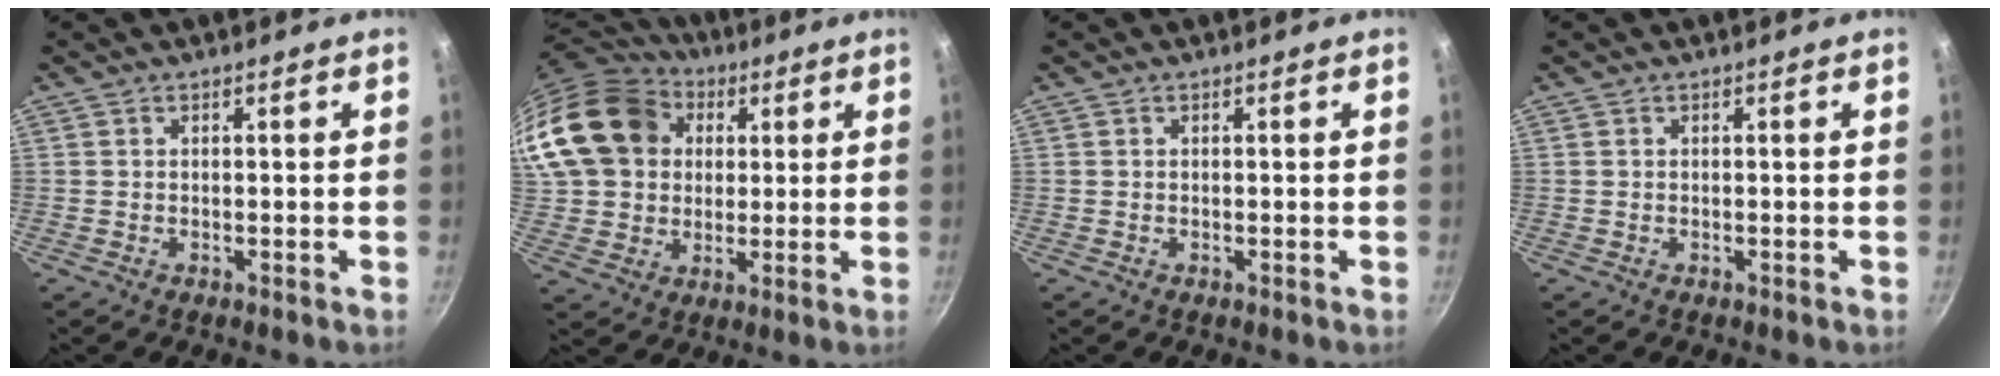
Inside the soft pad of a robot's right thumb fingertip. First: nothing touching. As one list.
[{"total": 20.3, "force": [5.4, 16.3, 10.8], "torque": [-0.193, 0.022, 0.098]}, {"total": 0.0}, {"total": 0.0}]